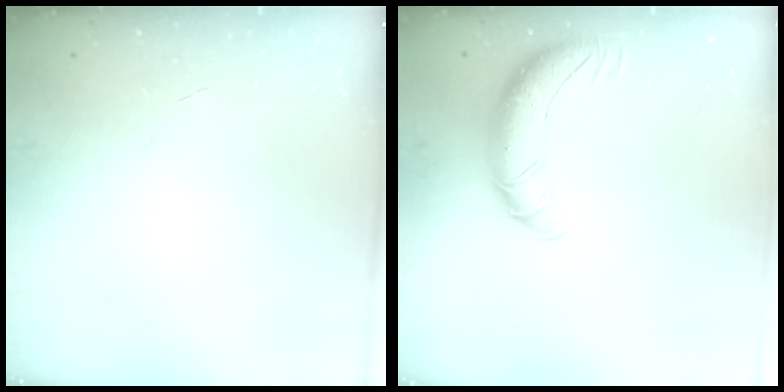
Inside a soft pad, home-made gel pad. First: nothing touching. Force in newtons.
{"total": 12.7, "press": 12.3, "slide": 3.2}